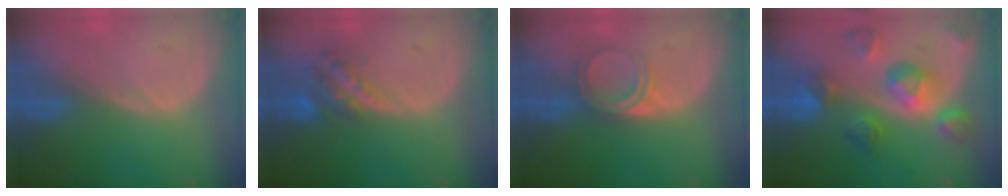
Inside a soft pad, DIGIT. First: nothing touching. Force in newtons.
{"total": 5.8, "press": 5.0, "slide": 2.8}
{"total": 4.7, "press": 4.1, "slide": 2.3}
{"total": 10.3, "press": 9.1, "slide": 4.7}